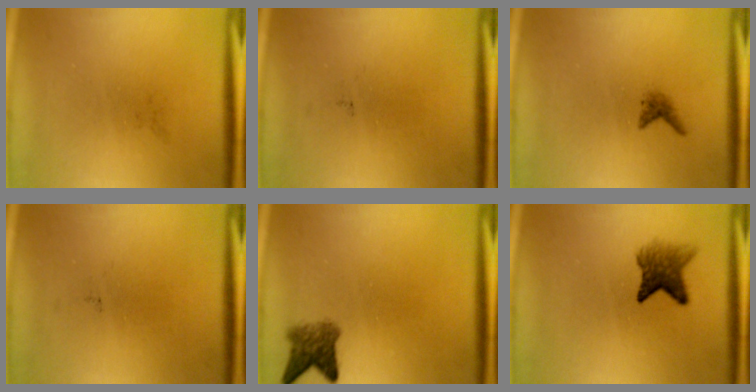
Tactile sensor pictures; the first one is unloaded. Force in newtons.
{"total": 0.0}
{"total": 1.0}
{"total": 0.0}
{"total": 3.7}
{"total": 4.4}